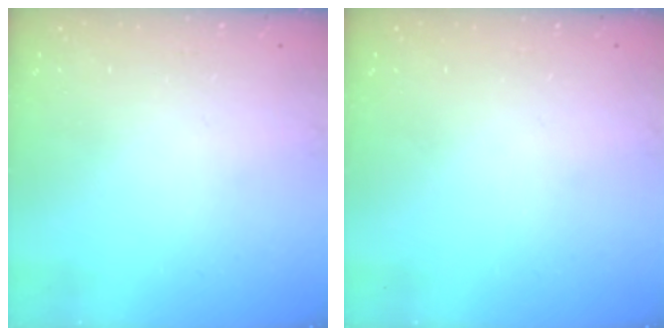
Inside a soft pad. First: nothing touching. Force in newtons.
{"total": 0.0}